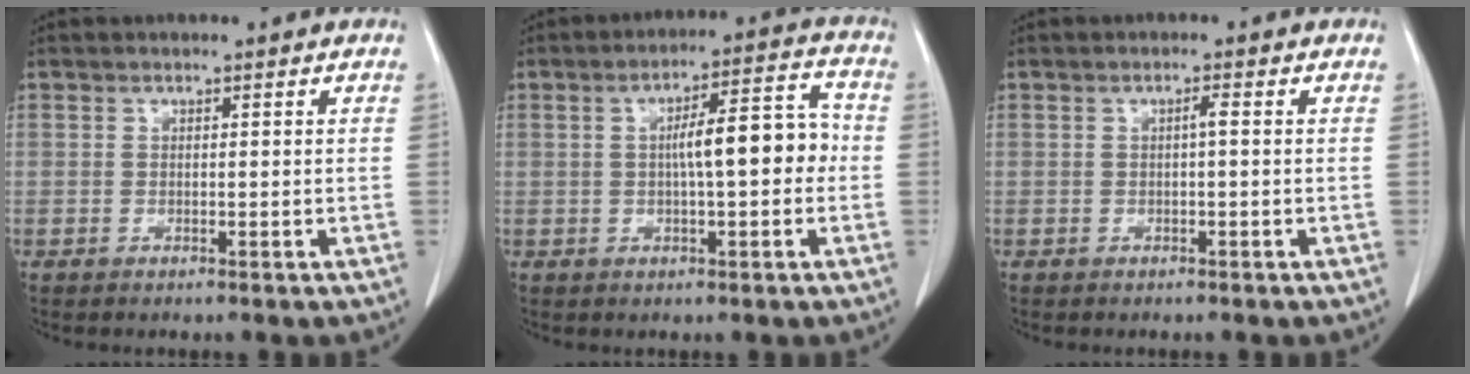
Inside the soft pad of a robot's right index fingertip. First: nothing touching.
{"total": 8.1, "force": [0.0, 2.2, 7.8], "torque": [-0.116, 0.032, 0.001]}
{"total": 1.0, "force": [0.0, 0.1, 1.0], "torque": [-0.017, 0.002, -0.001]}